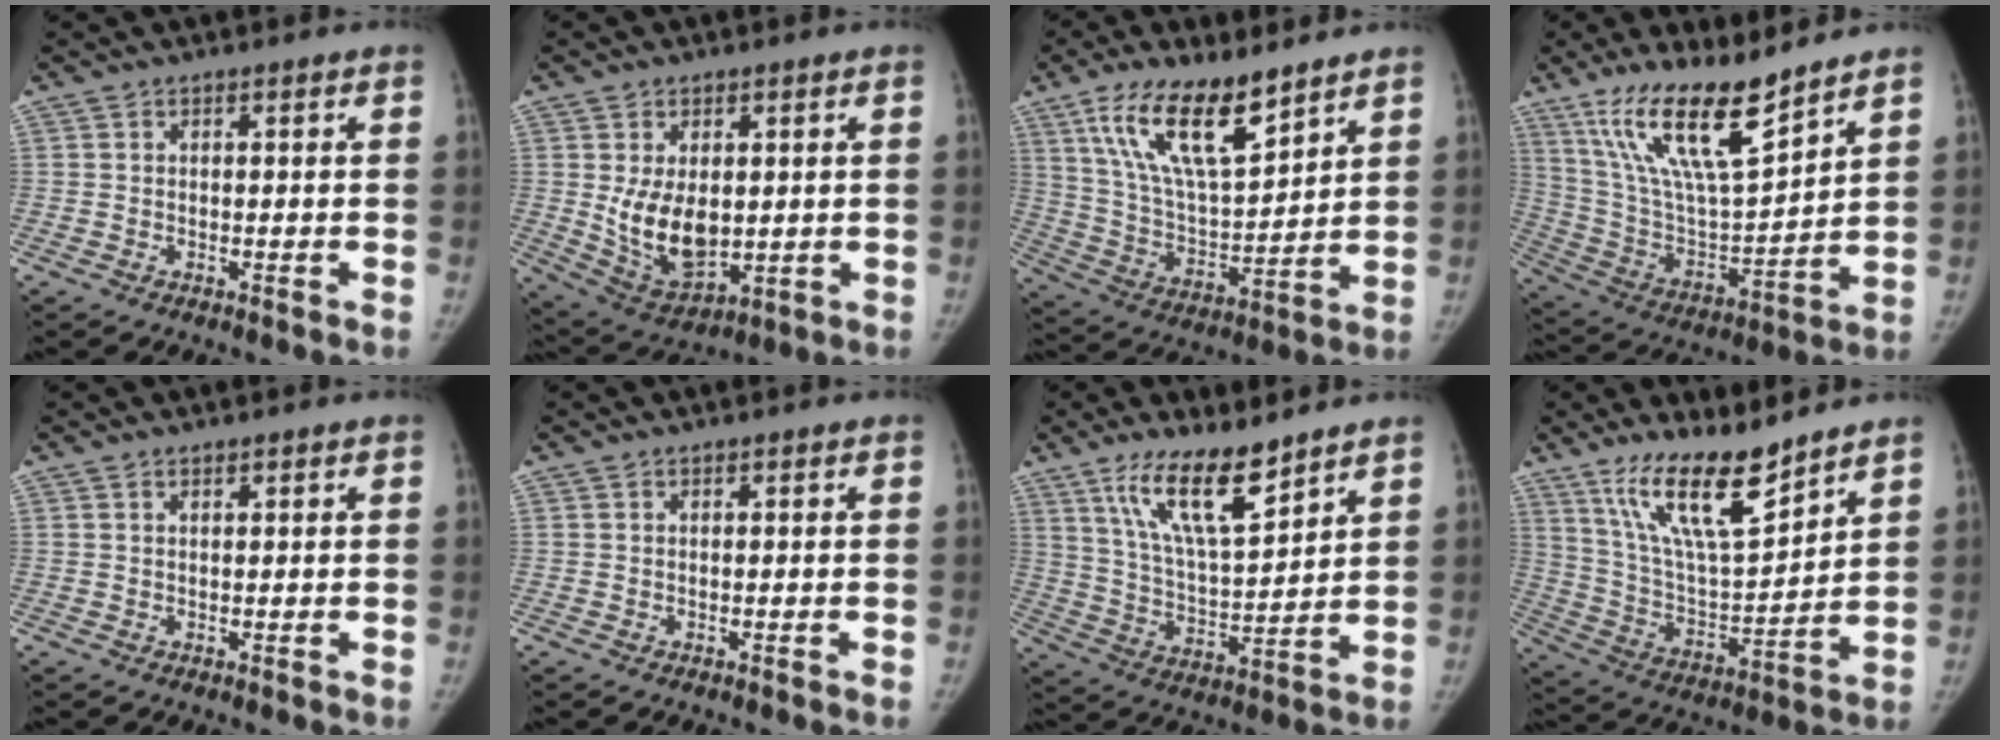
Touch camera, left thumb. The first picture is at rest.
{"total": 11.1, "force": [0.5, 6.9, 8.7], "torque": [-0.128, -0.018, 0.033]}
{"total": 17.1, "force": [10.6, 6.0, 12.0], "torque": [-0.192, -0.052, 0.209]}
{"total": 18.8, "force": [13.1, 4.4, 12.8], "torque": [-0.211, -0.068, 0.255]}
{"total": 0.8, "force": [0.6, 0.3, 0.4], "torque": [-0.005, -0.003, 0.010]}
{"total": 0.0}
{"total": 13.6, "force": [9.3, 3.7, 9.2], "torque": [-0.148, -0.062, 0.183]}
{"total": 16.5, "force": [12.0, 4.2, 10.6], "torque": [-0.164, -0.074, 0.232]}